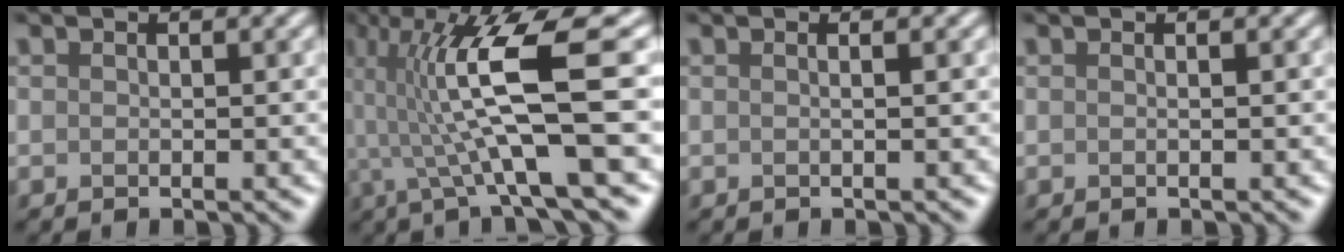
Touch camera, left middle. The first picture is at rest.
{"total": 8.8, "force": [0.1, 1.3, 8.7], "torque": [-0.155, 0.010, 0.009]}
{"total": 1.2, "force": [0.4, 0.7, 0.9], "torque": [0.007, 0.003, -0.013]}
{"total": 0.0}